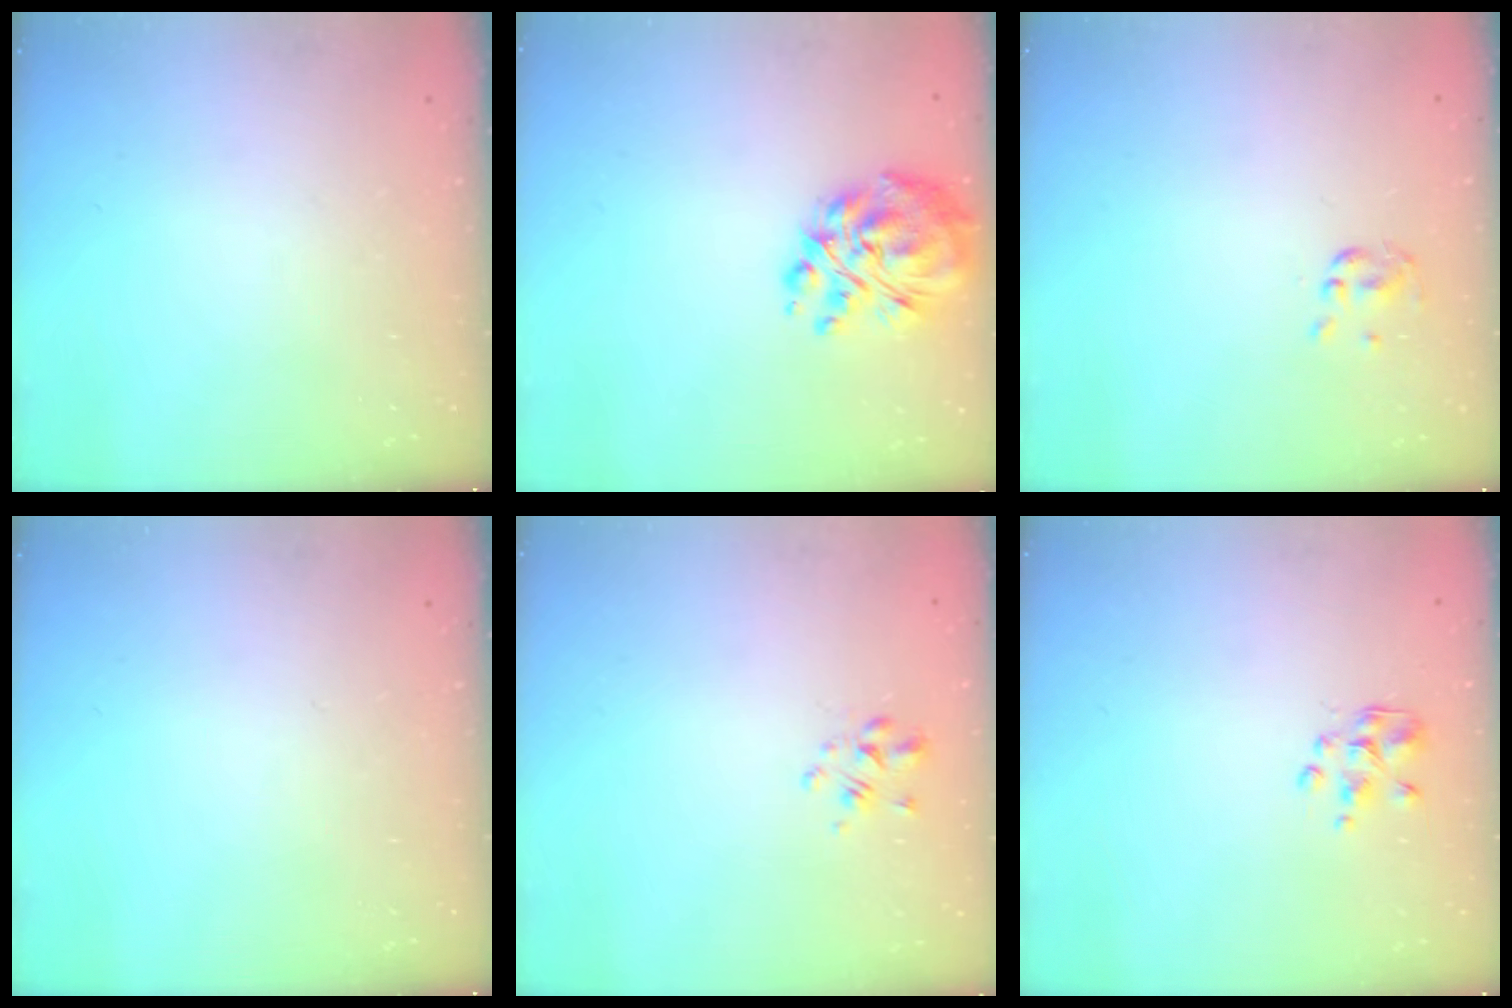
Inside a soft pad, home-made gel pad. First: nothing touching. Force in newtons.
{"total": 13.0, "press": 12.2, "slide": 4.3}
{"total": 2.0, "press": 1.9, "slide": 0.5}
{"total": 0.0}
{"total": 2.0, "press": 1.8, "slide": 0.9}
{"total": 2.3, "press": 2.1, "slide": 0.8}